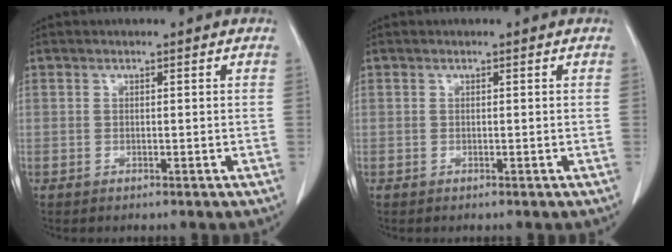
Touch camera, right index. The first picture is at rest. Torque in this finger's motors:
{"motor_torque": [-0.01, 0.01, 0.02, 0.00]}